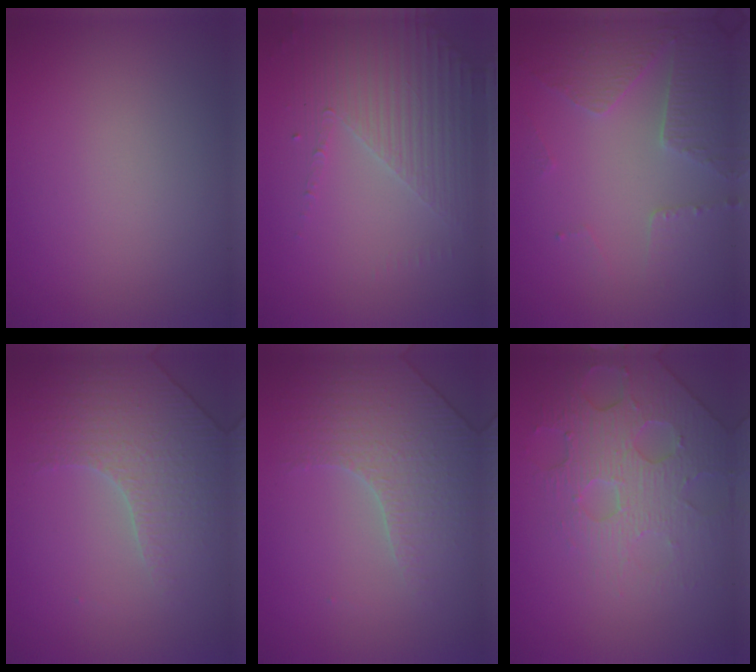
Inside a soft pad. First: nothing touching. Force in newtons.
{"total": 4.2, "press": 3.1, "slide": 2.9}
{"total": 4.6, "press": 3.4, "slide": 3.1}
{"total": 3.9, "press": 3.5, "slide": 1.7}
{"total": 3.9, "press": 3.5, "slide": 1.7}
{"total": 4.7, "press": 4.4, "slide": 1.6}